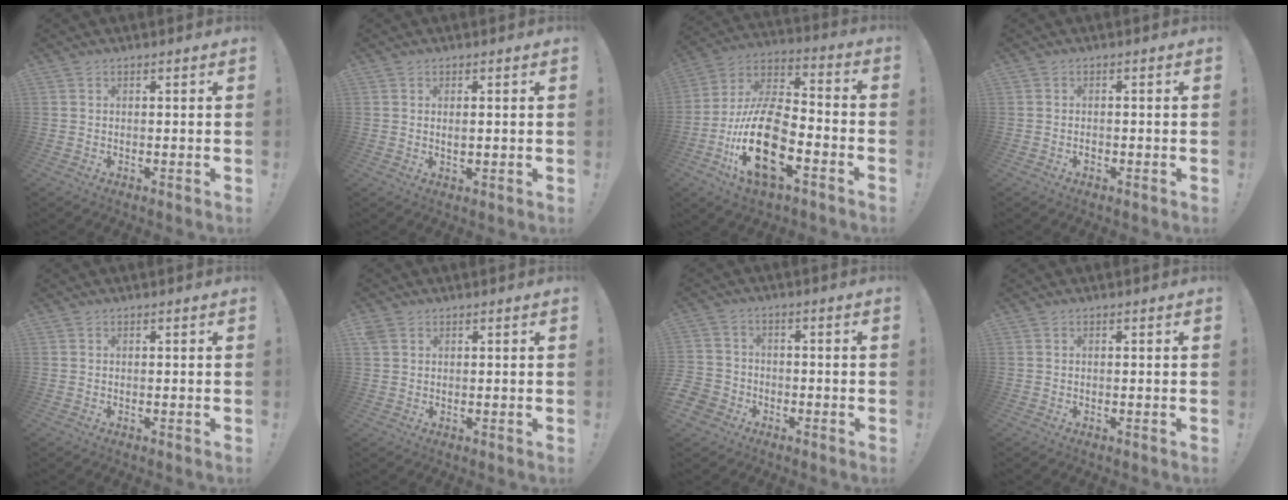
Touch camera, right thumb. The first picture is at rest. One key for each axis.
{"total": 1.6, "fx": 0.1, "fy": 0.6, "fz": 1.5, "tx": -0.020, "ty": -0.004, "tz": -0.001}
{"total": 22.0, "fx": -8.3, "fy": 10.5, "fz": 17.5, "tx": -0.362, "ty": 0.038, "tz": -0.139}
{"total": 1.0, "fx": -0.8, "fy": 0.5, "fz": 0.4, "tx": -0.011, "ty": 0.003, "tz": -0.013}
{"total": 0.0}
{"total": 2.6, "fx": 1.5, "fy": 1.8, "fz": 1.2, "tx": -0.022, "ty": 0.000, "tz": 0.030}
{"total": 5.6, "fx": -3.3, "fy": 4.3, "fz": 1.4, "tx": -0.042, "ty": 0.024, "tz": -0.063}
{"total": 0.0}